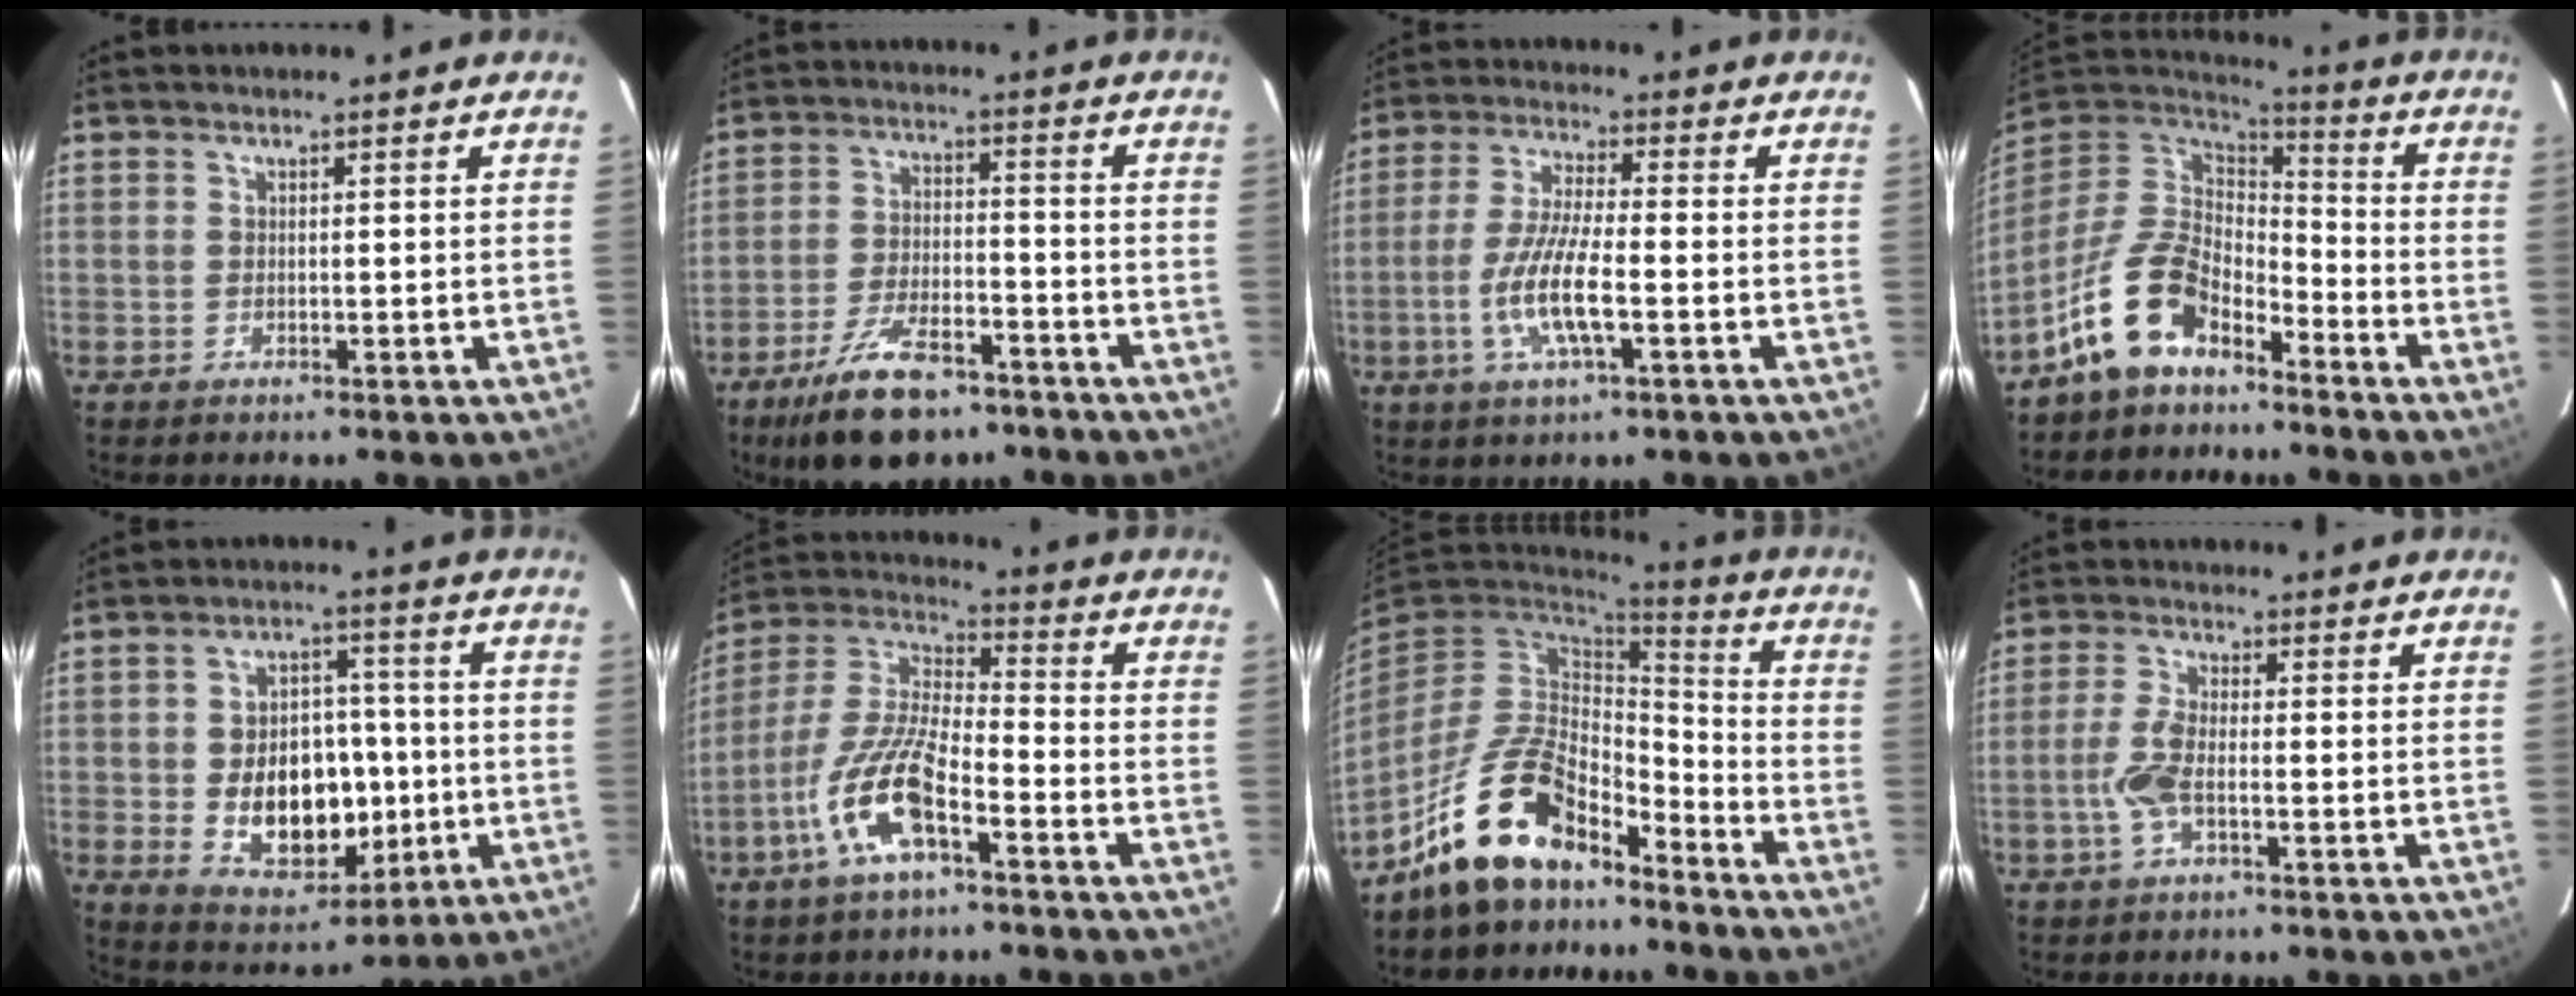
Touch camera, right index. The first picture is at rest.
{"total": 13.9, "force": [-9.8, 5.7, 8.0], "torque": [-0.170, -0.009, -0.162]}
{"total": 10.3, "force": [-3.1, 2.0, 9.6], "torque": [-0.197, -0.006, -0.061]}
{"total": 13.5, "force": [-8.4, 7.3, 7.6], "torque": [-0.165, 0.011, -0.155]}
{"total": 15.0, "force": [-2.2, 10.4, 10.6], "torque": [-0.205, 0.012, -0.007]}
{"total": 13.8, "force": [-6.9, 4.1, 11.2], "torque": [-0.241, -0.005, -0.138]}
{"total": 15.5, "force": [-11.2, 7.1, 8.0], "torque": [-0.174, 0.015, -0.193]}
{"total": 5.5, "force": [-1.8, 1.7, 4.9], "torque": [-0.112, 0.003, -0.039]}